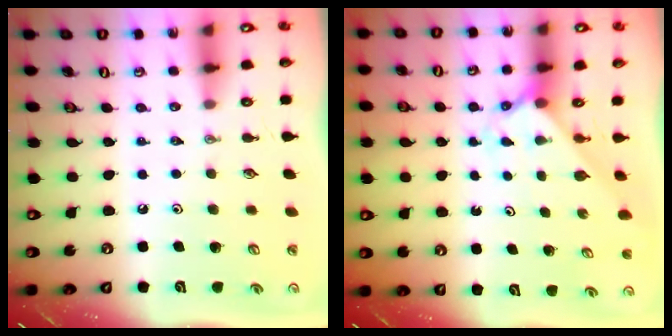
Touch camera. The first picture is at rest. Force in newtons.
{"total": 2.3, "press": 2.3, "slide": 0.2}